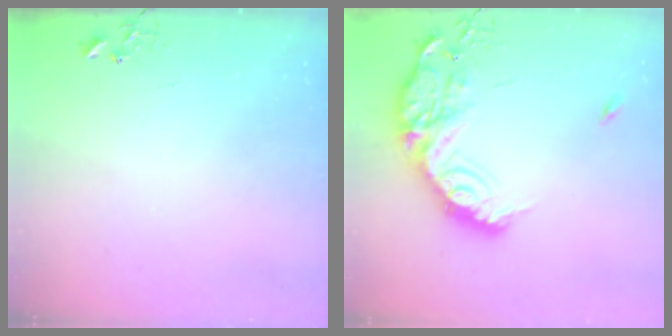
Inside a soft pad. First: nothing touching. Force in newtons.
{"total": 20.4, "press": 20.4, "slide": 0.8}